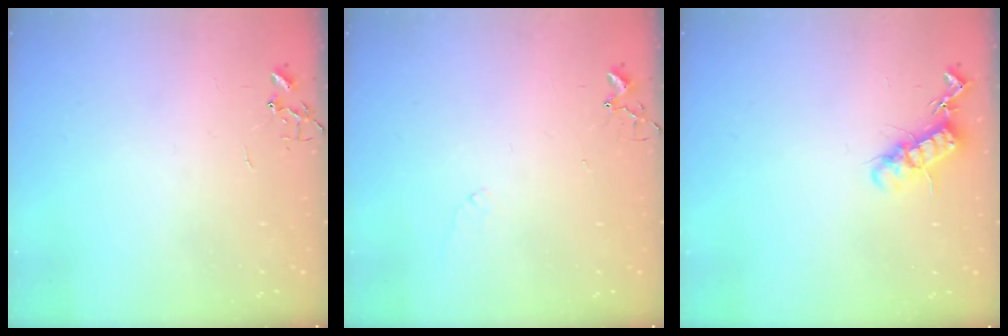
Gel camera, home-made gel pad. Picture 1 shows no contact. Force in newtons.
{"total": 5.5, "press": 5.5, "slide": 0.8}
{"total": 12.5, "press": 12.5, "slide": 0.6}